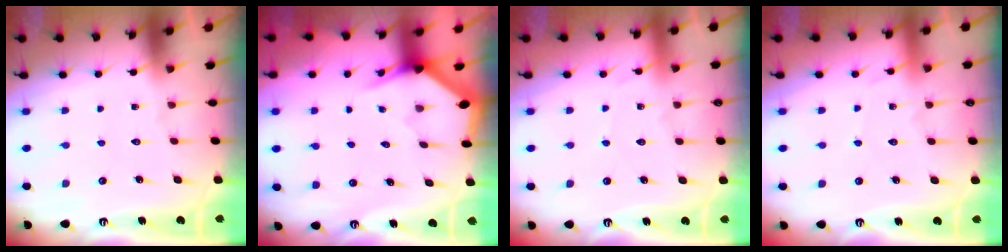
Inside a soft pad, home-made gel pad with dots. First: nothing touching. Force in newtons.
{"total": 3.2, "press": 3.2, "slide": 0.1}
{"total": 2.6, "press": 2.5, "slide": 0.3}
{"total": 2.6, "press": 2.5, "slide": 0.3}